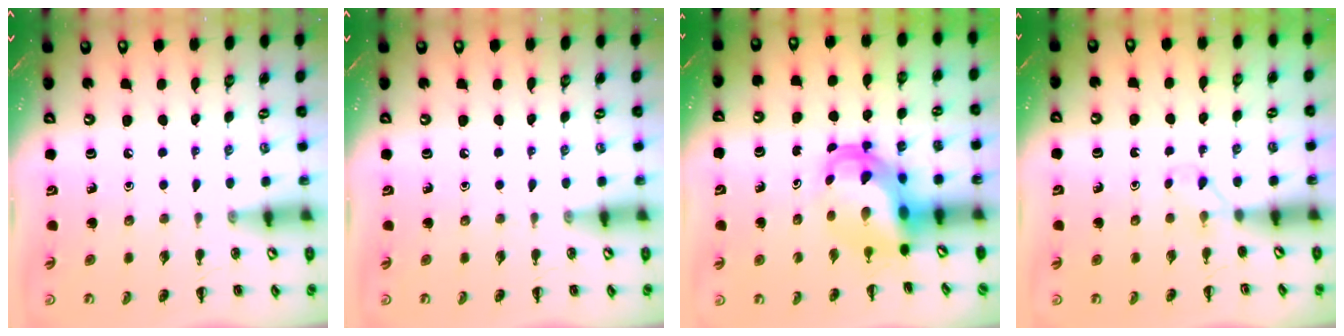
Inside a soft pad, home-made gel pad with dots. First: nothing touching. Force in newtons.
{"total": 0.0}
{"total": 5.7, "press": 5.6, "slide": 1.1}
{"total": 2.4, "press": 2.3, "slide": 0.7}